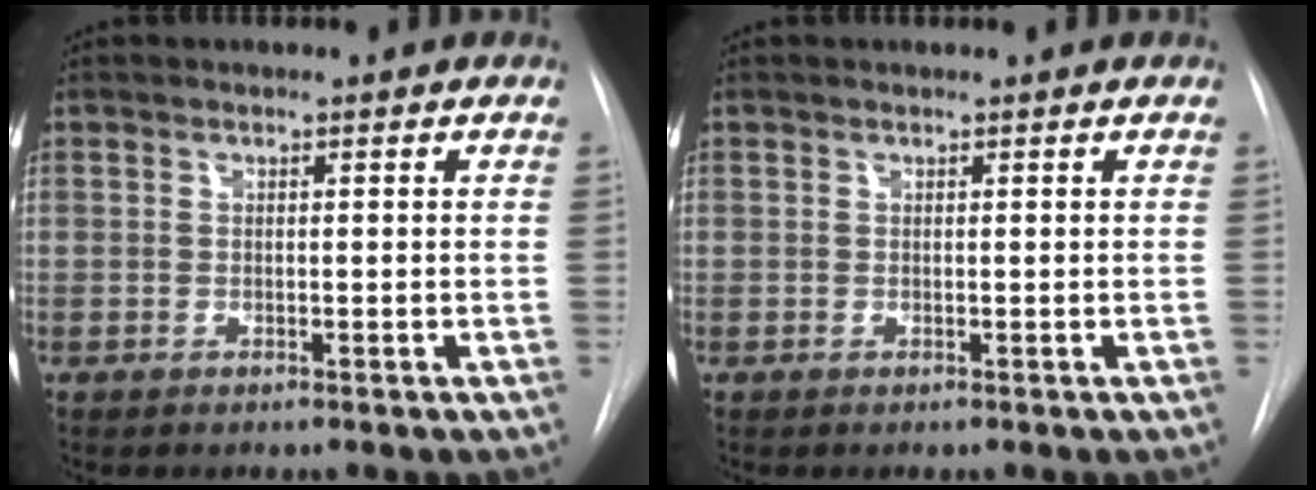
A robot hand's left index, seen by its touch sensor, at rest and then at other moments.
{"total": 0.0}